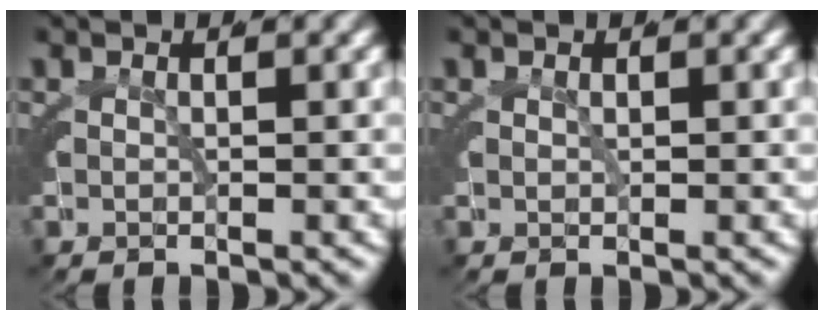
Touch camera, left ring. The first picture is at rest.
{"total": 0.6, "force": [0.6, 0.0, 0.3], "torque": [-0.005, -0.001, 0.012]}